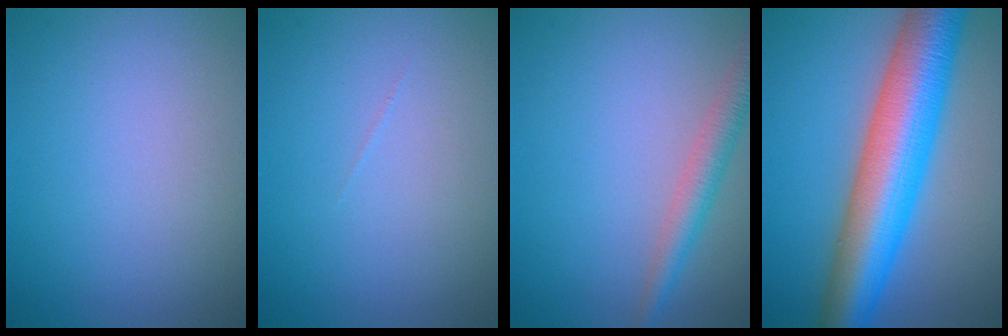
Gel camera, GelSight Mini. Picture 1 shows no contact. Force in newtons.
{"total": 0.0}
{"total": 2.9, "press": 2.9, "slide": 0.2}
{"total": 11.5, "press": 11.5, "slide": 0.3}